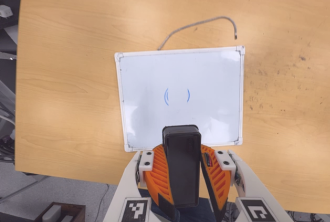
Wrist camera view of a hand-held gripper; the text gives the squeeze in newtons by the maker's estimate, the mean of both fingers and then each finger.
{"total": 9.9, "left": 10.1, "right": 9.6}